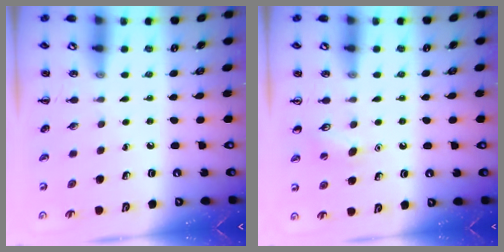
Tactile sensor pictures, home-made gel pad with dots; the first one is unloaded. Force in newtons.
{"total": 5.8, "press": 5.6, "slide": 1.6}